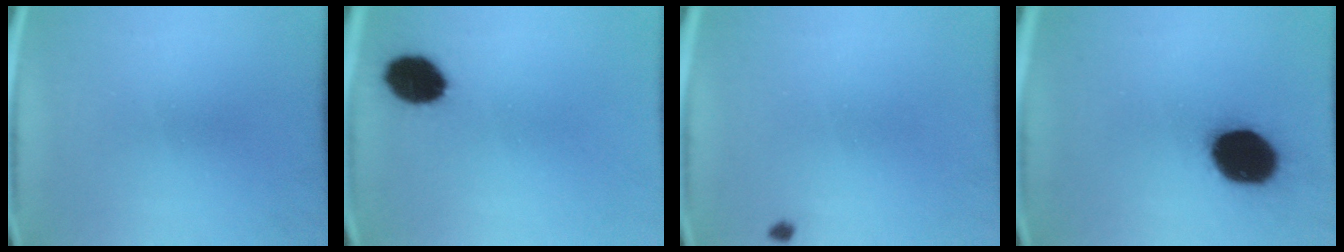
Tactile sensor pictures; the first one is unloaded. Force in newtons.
{"total": 8.6}
{"total": 0.7}
{"total": 18.7}